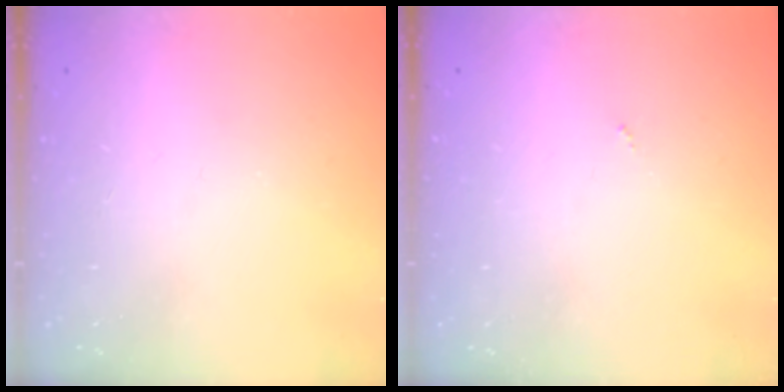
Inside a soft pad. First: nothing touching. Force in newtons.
{"total": 0.0}